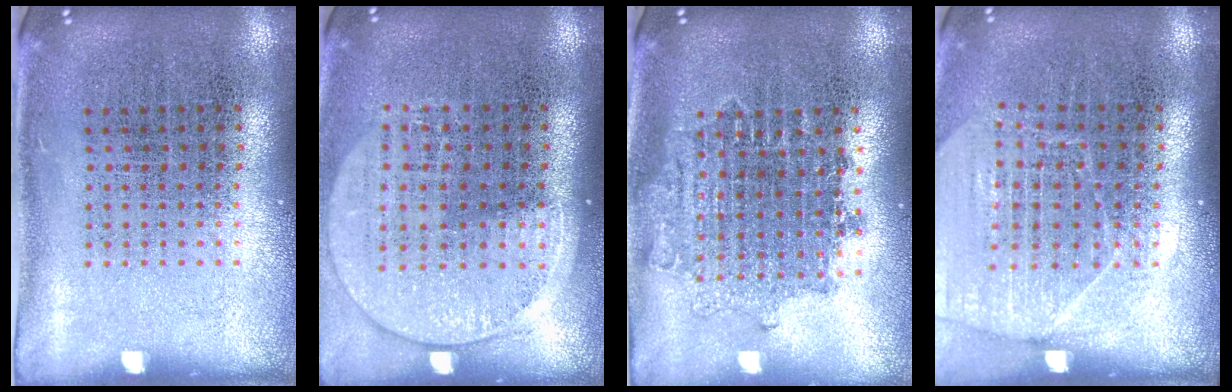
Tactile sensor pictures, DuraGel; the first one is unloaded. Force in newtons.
{"total": 1.5, "press": 1.4, "slide": 0.6}
{"total": 1.6, "press": 1.3, "slide": 0.9}
{"total": 1.6, "press": 1.6, "slide": 0.3}